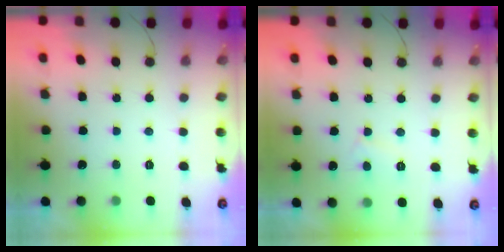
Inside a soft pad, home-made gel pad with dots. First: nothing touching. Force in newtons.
{"total": 3.7, "press": 3.7, "slide": 0.4}